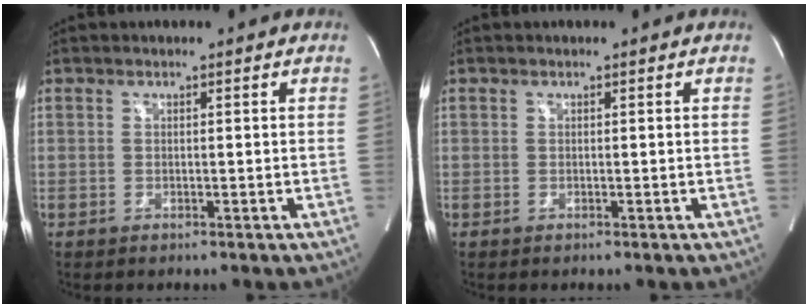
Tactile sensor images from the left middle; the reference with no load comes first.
{"total": 0.0}